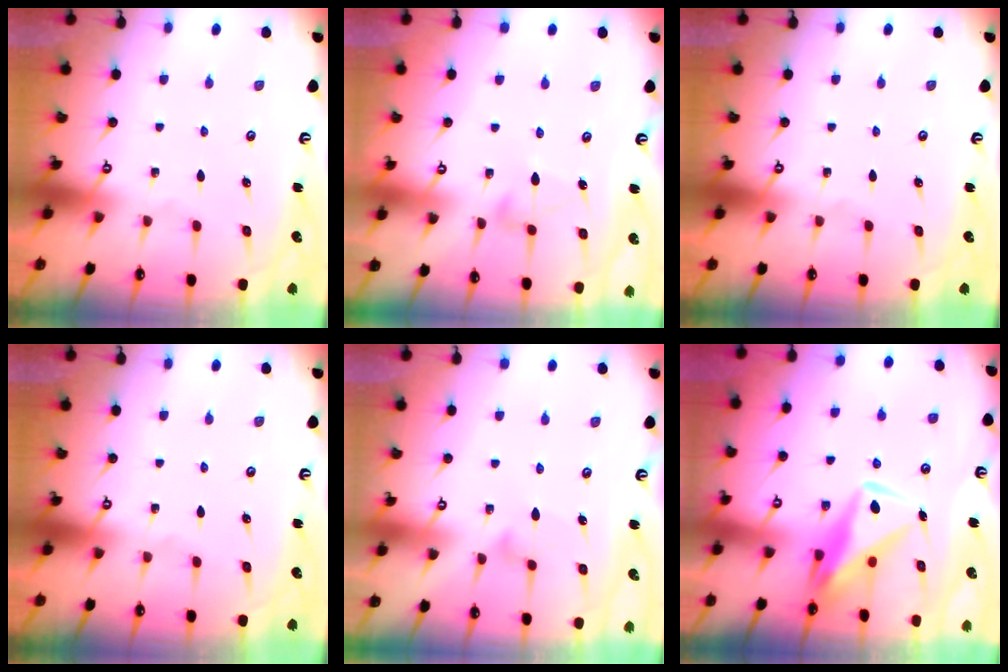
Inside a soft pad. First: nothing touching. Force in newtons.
{"total": 3.9, "press": 3.9, "slide": 0.2}
{"total": 0.0}
{"total": 0.0}
{"total": 8.3, "press": 8.3, "slide": 0.4}
{"total": 11.0, "press": 10.9, "slide": 1.0}